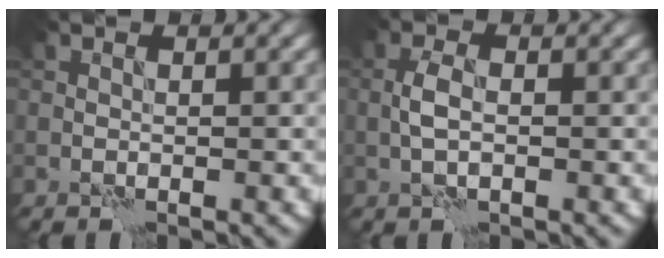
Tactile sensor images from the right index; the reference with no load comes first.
{"total": 2.2, "force": [-0.4, 1.1, 1.9], "torque": [-0.038, 0.006, -0.011]}